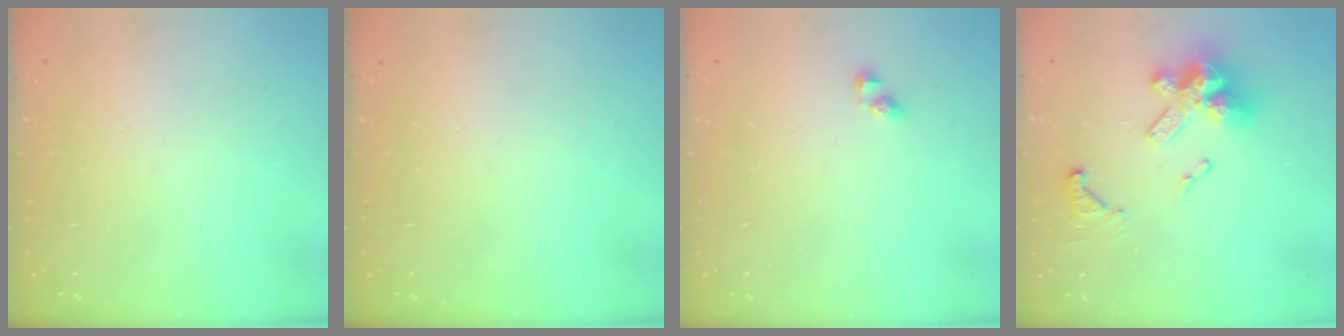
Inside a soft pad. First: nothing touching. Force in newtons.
{"total": 0.0}
{"total": 2.5, "press": 2.5, "slide": 0.2}
{"total": 14.9, "press": 14.8, "slide": 1.8}